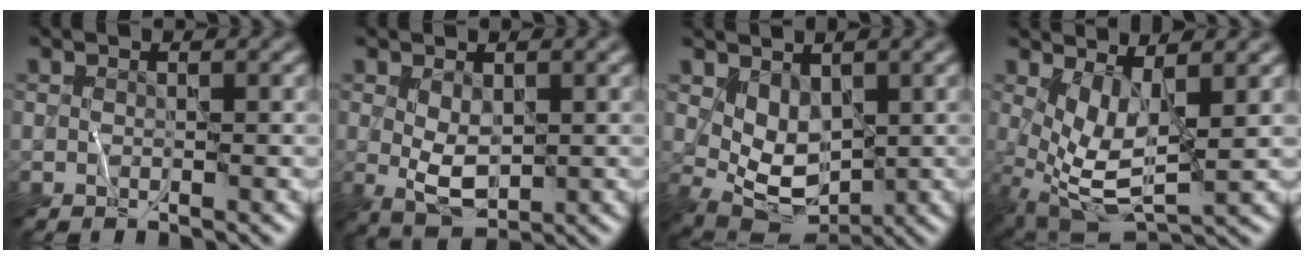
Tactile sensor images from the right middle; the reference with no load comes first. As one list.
[{"total": 3.3, "force": [0.3, 1.8, 2.8], "torque": [-0.052, -0.007, 0.012]}, {"total": 4.3, "force": [1.4, 2.7, 3.0], "torque": [-0.059, -0.017, 0.033]}, {"total": 5.2, "force": [1.1, 2.0, 4.7], "torque": [-0.108, -0.014, 0.023]}]